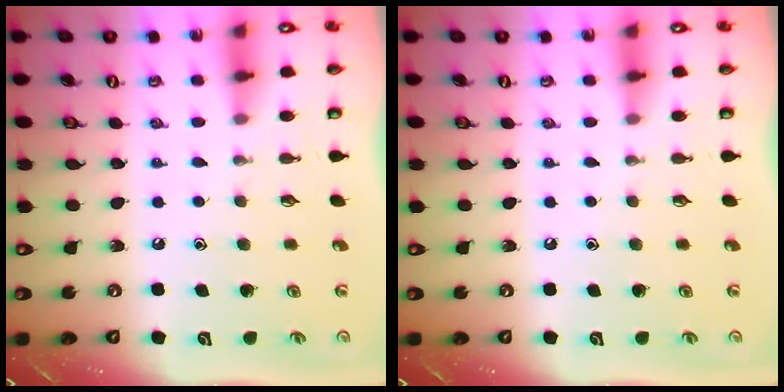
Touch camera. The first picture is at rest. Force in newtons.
{"total": 0.0}